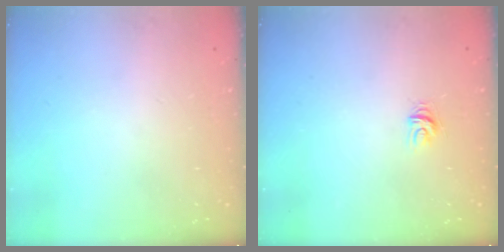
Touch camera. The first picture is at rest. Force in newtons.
{"total": 4.3, "press": 4.3, "slide": 0.4}